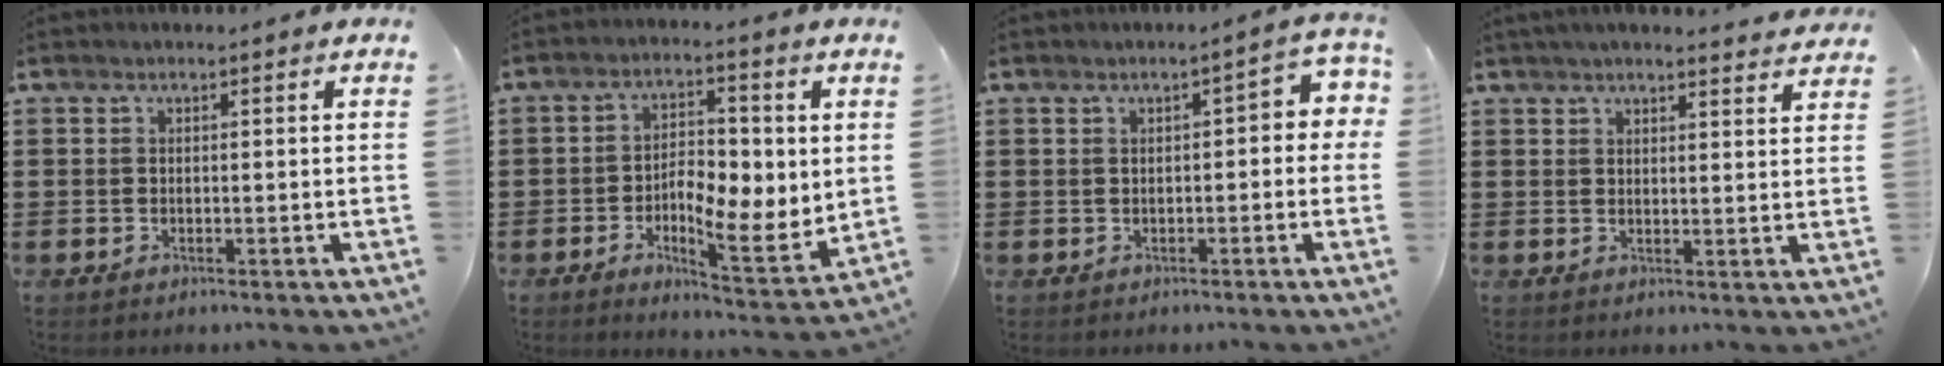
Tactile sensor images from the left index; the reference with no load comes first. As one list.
[{"total": 6.0, "force": [0.5, 2.9, 5.3], "torque": [-0.089, -0.020, 0.002]}, {"total": 3.0, "force": [0.0, 1.2, 2.7], "torque": [-0.037, 0.001, -0.008]}, {"total": 3.1, "force": [3.0, -0.1, 0.6], "torque": [-0.021, -0.009, 0.054]}]